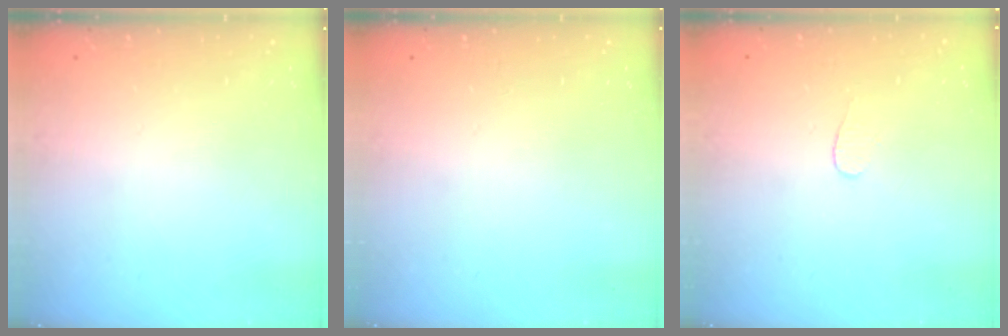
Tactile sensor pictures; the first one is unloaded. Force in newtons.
{"total": 0.0}
{"total": 3.3, "press": 3.3, "slide": 0.3}